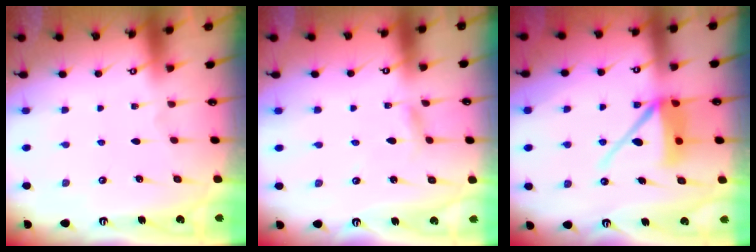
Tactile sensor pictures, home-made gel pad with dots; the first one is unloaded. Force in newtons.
{"total": 2.5, "press": 2.5, "slide": 0.3}
{"total": 11.6, "press": 11.5, "slide": 1.8}